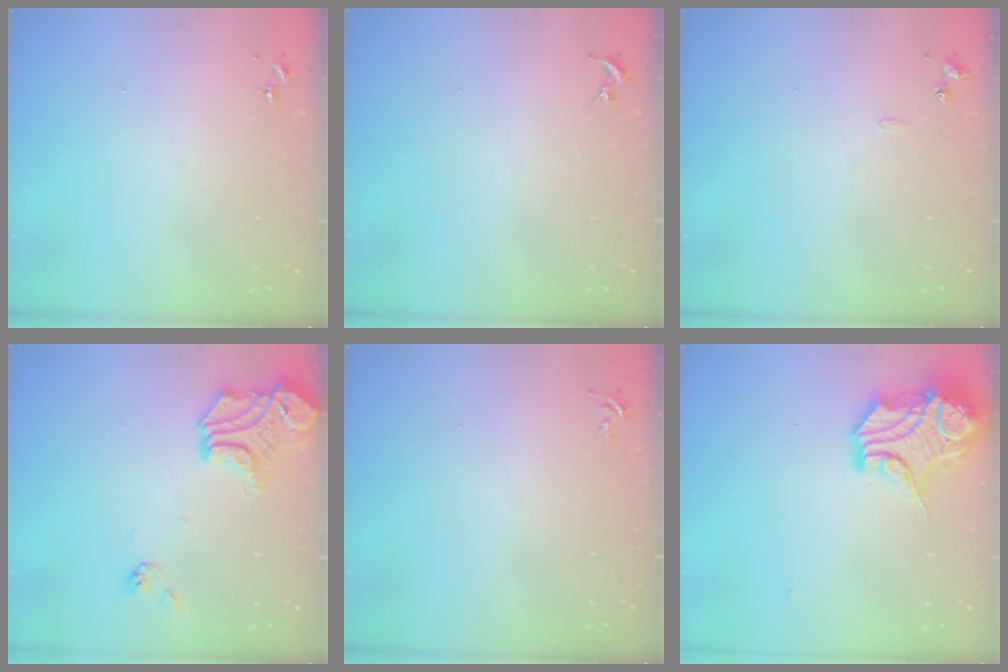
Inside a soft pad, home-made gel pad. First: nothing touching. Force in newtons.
{"total": 0.0}
{"total": 4.5, "press": 4.4, "slide": 0.6}
{"total": 15.8, "press": 15.8, "slide": 1.5}
{"total": 3.7, "press": 3.7, "slide": 0.5}
{"total": 15.8, "press": 15.6, "slide": 2.2}